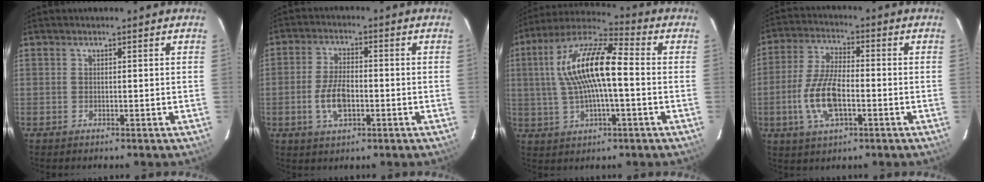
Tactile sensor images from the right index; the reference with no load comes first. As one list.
[{"total": 7.2, "force": [-2.0, 3.5, 6.0], "torque": [-0.124, 0.001, -0.035]}, {"total": 15.8, "force": [1.0, 4.6, 15.1], "torque": [-0.288, 0.022, 0.008]}, {"total": 11.2, "force": [-3.0, 4.6, 9.7], "torque": [-0.204, 0.001, -0.057]}]